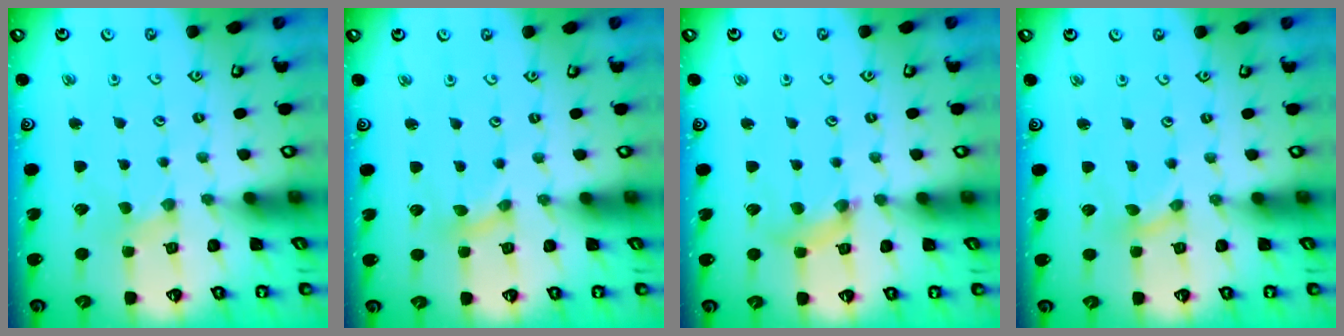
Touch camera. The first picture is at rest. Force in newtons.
{"total": 0.5, "press": 0.5, "slide": 0.0}
{"total": 3.1, "press": 3.1, "slide": 0.4}
{"total": 0.0}